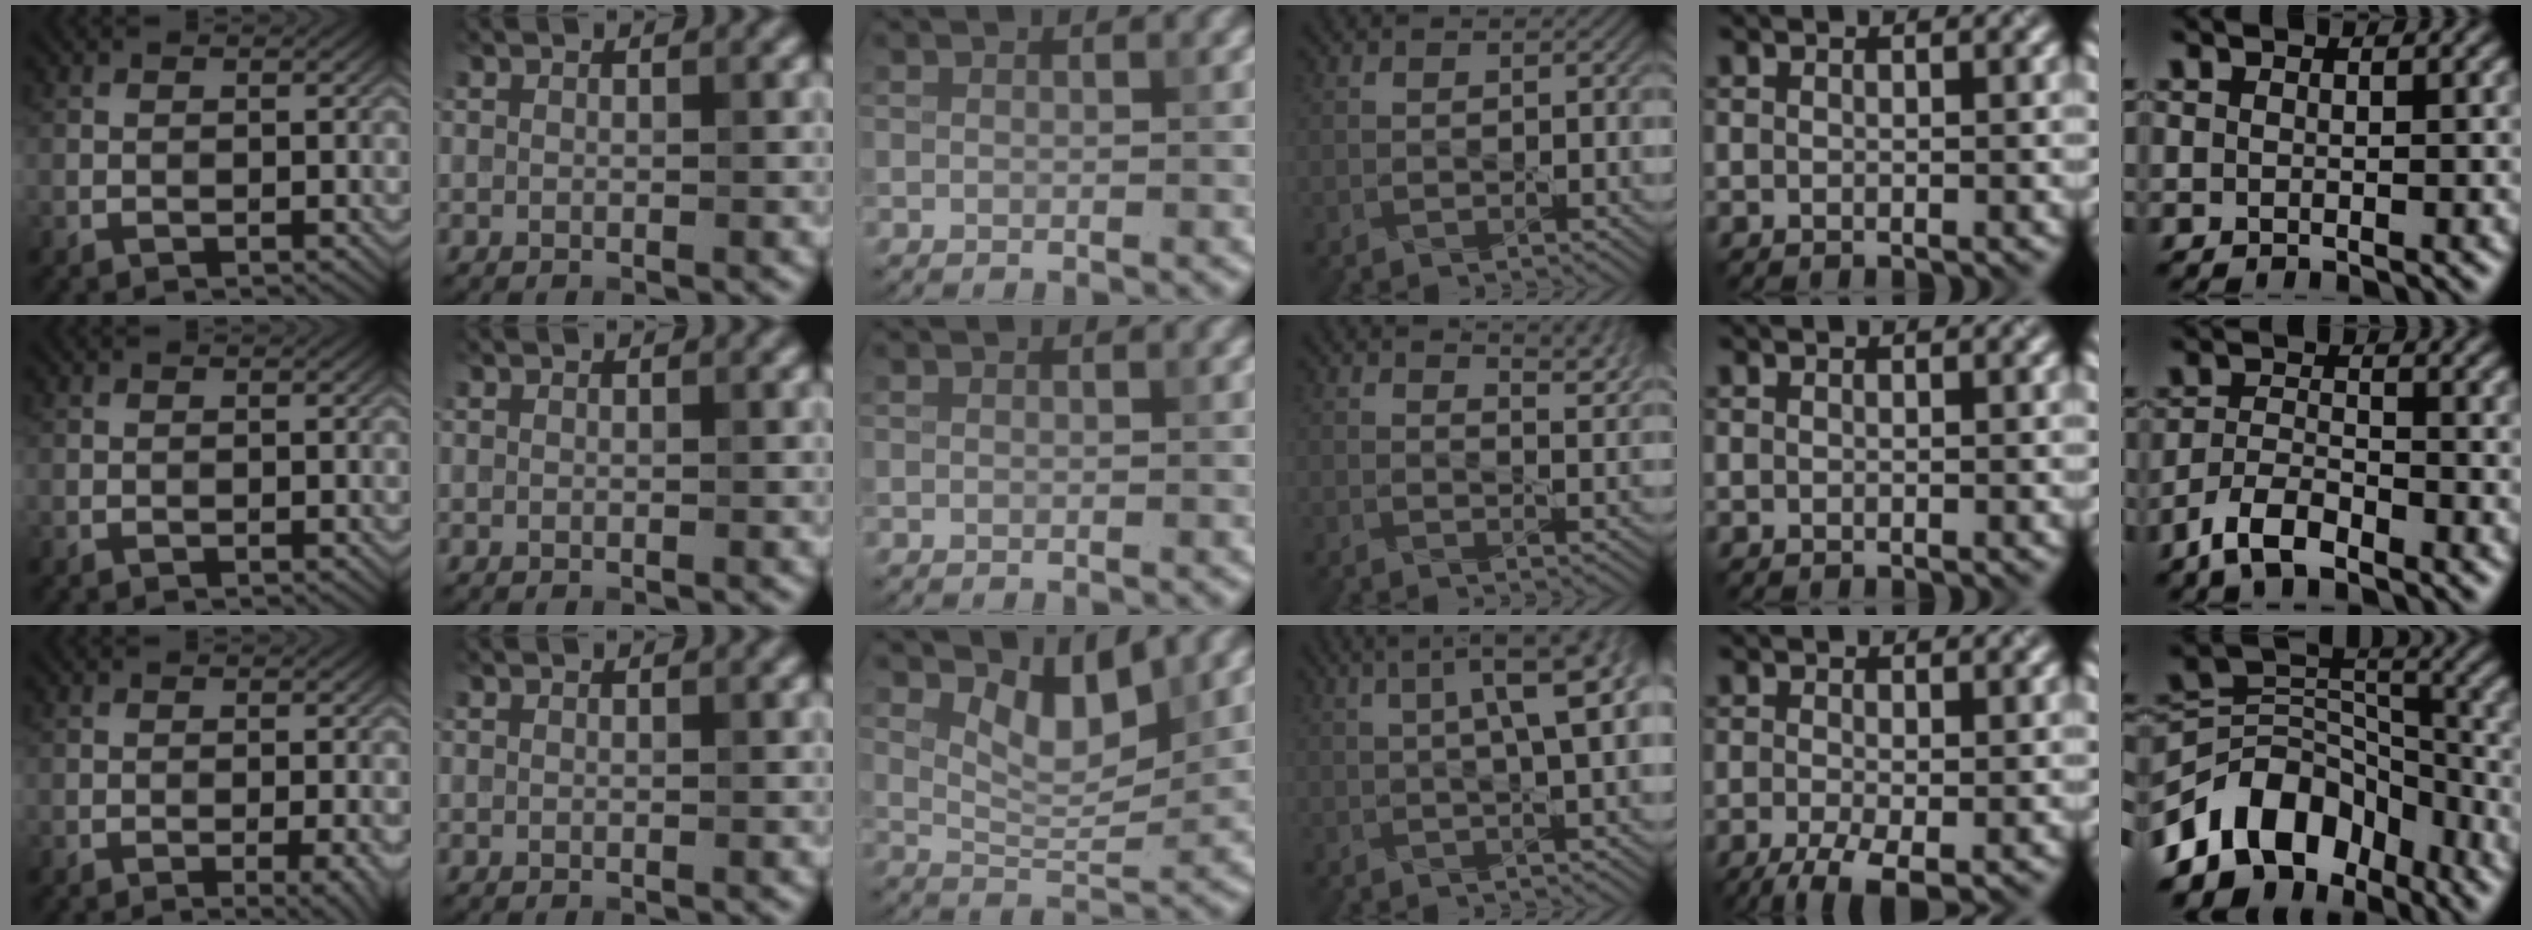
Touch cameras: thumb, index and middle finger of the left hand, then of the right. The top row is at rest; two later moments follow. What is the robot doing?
{"motion": "pour", "object": "sugar"}